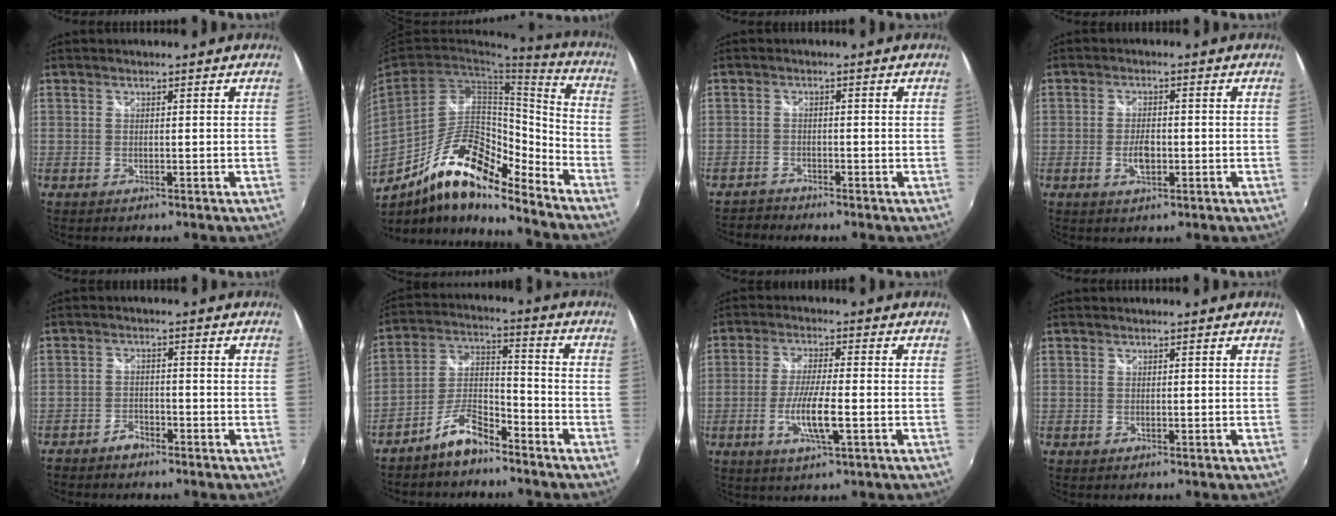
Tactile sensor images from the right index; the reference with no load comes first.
{"total": 17.8, "force": [-12.9, 5.2, 11.1], "torque": [-0.194, 0.005, -0.229]}
{"total": 2.2, "force": [-2.2, 0.4, -0.3], "torque": [-0.002, 0.000, -0.044]}
{"total": 3.9, "force": [-1.0, 2.0, 3.3], "torque": [-0.064, -0.002, -0.018]}
{"total": 3.1, "force": [-2.7, 1.3, 0.7], "torque": [-0.030, 0.004, -0.050]}
{"total": 7.8, "force": [-6.2, 2.2, 4.0], "torque": [-0.095, 0.028, -0.120]}
{"total": 7.6, "force": [-2.3, 0.8, 7.2], "torque": [-0.143, -0.009, -0.044]}
{"total": 0.0}